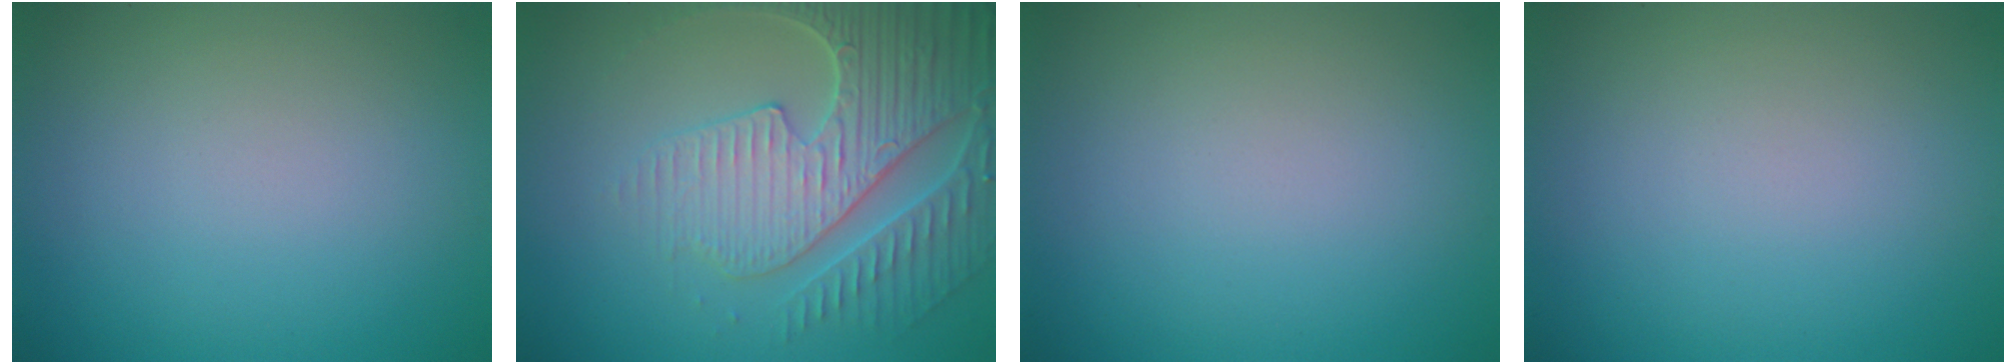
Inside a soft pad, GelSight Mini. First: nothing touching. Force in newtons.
{"total": 6.0, "press": 5.1, "slide": 3.1}
{"total": 0.0}
{"total": 0.0}